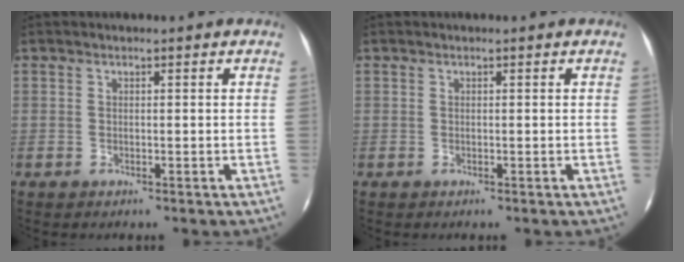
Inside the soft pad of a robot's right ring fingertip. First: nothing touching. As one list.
[{"total": 0.0}]